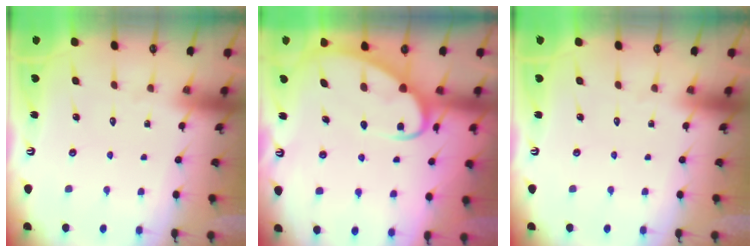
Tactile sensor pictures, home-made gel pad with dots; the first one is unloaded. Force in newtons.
{"total": 5.9, "press": 5.9, "slide": 0.7}
{"total": 0.0}